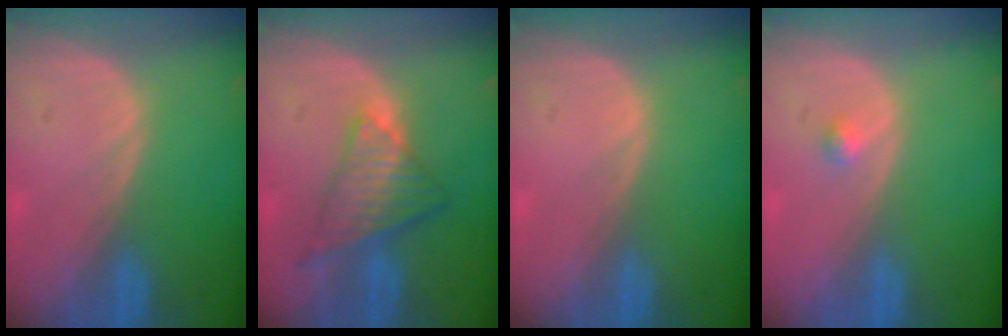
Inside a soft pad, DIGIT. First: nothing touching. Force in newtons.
{"total": 7.6, "press": 6.4, "slide": 4.1}
{"total": 0.0}
{"total": 1.0, "press": 1.0, "slide": 0.1}